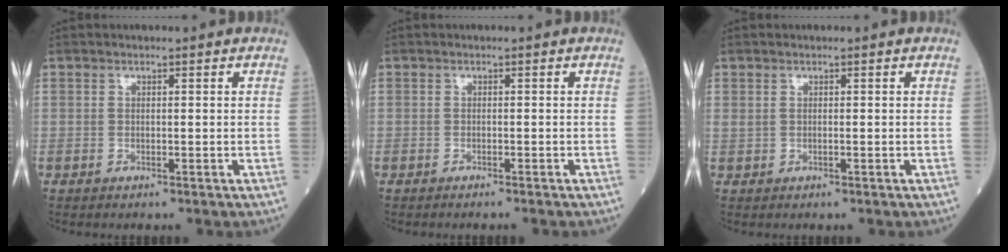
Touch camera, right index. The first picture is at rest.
{"total": 1.5, "force": [-1.4, 0.0, 0.6], "torque": [-0.008, 0.000, -0.017]}
{"total": 0.7, "force": [0.2, 0.2, 0.6], "torque": [-0.025, 0.006, 0.010]}